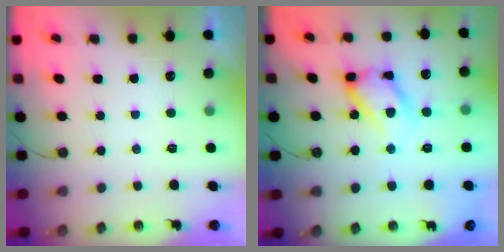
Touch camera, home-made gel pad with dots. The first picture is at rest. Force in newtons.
{"total": 16.7, "press": 16.6, "slide": 1.6}